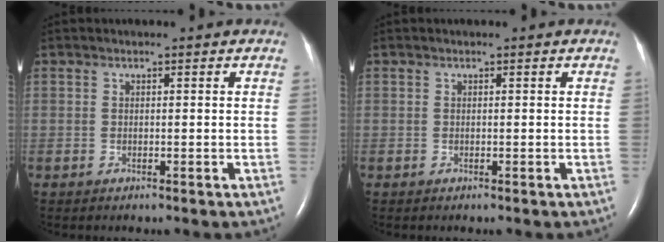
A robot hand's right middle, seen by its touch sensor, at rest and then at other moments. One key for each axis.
{"total": 0.0}